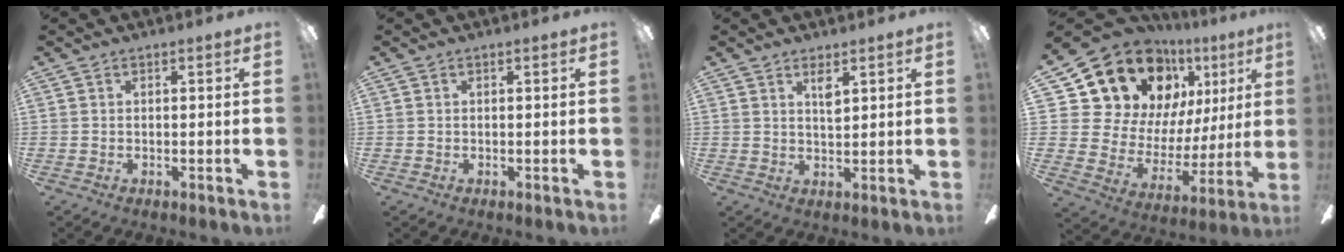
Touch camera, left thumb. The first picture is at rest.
{"total": 0.0}
{"total": 3.1, "force": [2.3, 0.9, 2.0], "torque": [-0.030, -0.010, 0.036]}
{"total": 20.0, "force": [12.9, 12.9, 8.1], "torque": [-0.161, -0.088, 0.258]}